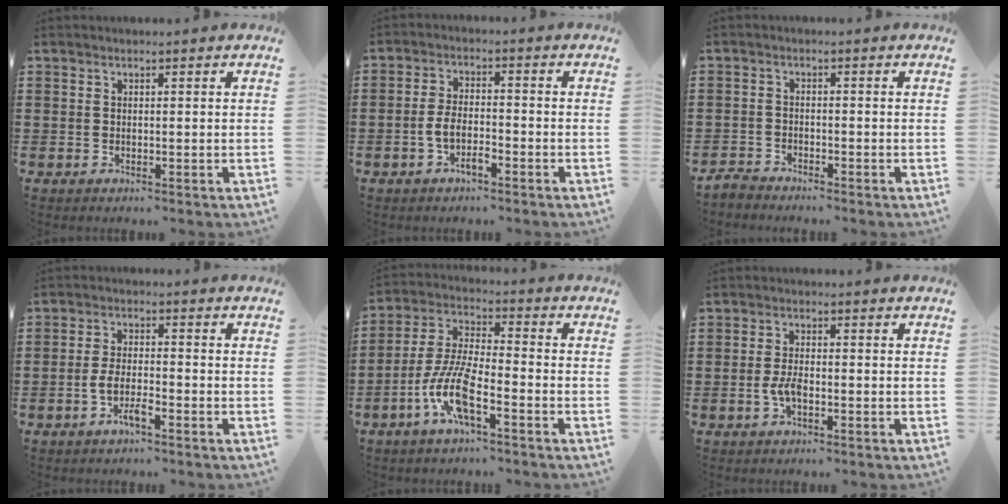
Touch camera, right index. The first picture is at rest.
{"total": 4.1, "force": [-2.0, 1.6, 3.2], "torque": [-0.078, 0.000, -0.044]}
{"total": 2.0, "force": [-1.9, 0.3, 0.0], "torque": [-0.007, 0.004, -0.042]}
{"total": 4.0, "force": [-2.0, 1.2, 3.2], "torque": [-0.076, 0.001, -0.045]}
{"total": 9.1, "force": [-4.5, 2.2, 7.7], "torque": [-0.181, -0.010, -0.087]}
{"total": 3.1, "force": [-1.0, 1.0, 2.8], "torque": [-0.066, -0.005, -0.022]}